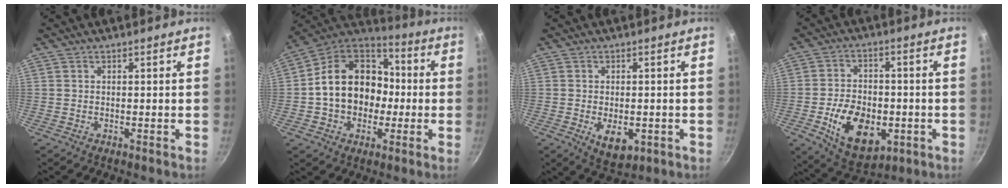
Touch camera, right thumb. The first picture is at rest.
{"total": 18.5, "force": [-0.9, 14.7, 11.2], "torque": [-0.158, 0.048, -0.022]}
{"total": 6.5, "force": [-1.7, 3.7, 5.0], "torque": [-0.062, -0.006, -0.014]}
{"total": 14.8, "force": [-4.1, 9.6, 10.6], "torque": [-0.146, 0.009, -0.053]}